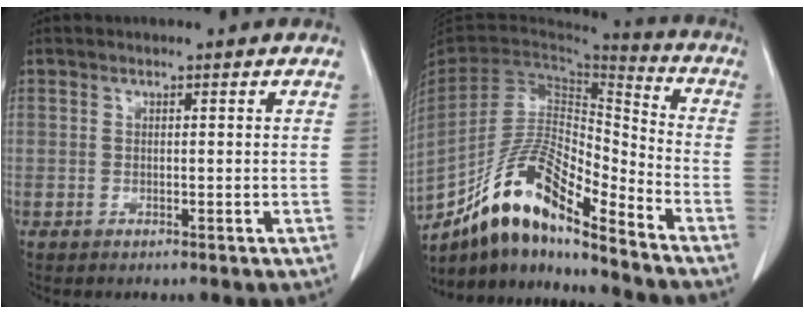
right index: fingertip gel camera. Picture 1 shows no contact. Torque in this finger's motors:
{"motor_torque": [0.70, -0.72, 0.66, 0.21]}